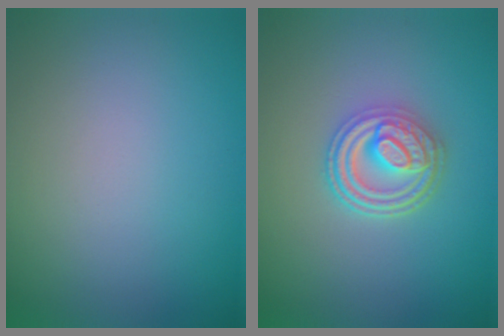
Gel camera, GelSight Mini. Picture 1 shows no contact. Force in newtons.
{"total": 4.5, "press": 3.7, "slide": 2.6}